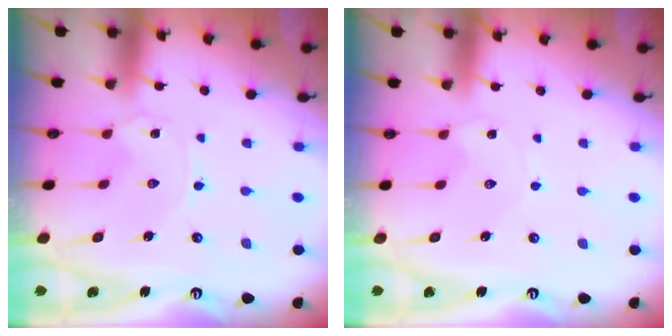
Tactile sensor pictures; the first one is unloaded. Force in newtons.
{"total": 1.8, "press": 1.7, "slide": 0.3}